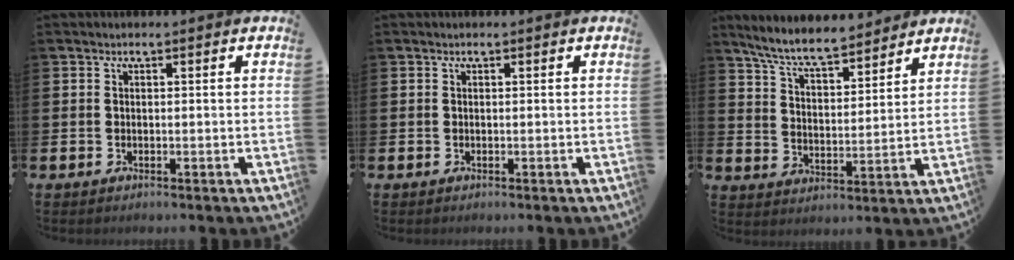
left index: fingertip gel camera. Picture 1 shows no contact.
{"total": 0.0}
{"total": 7.4, "force": [6.9, 1.1, 2.6], "torque": [-0.076, -0.041, 0.120]}